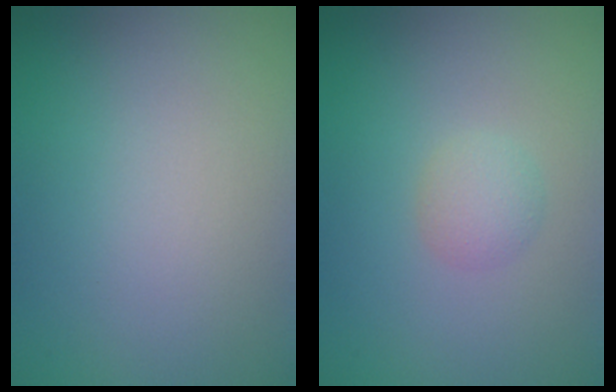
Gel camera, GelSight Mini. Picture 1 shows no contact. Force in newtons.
{"total": 1.7, "press": 1.7, "slide": 0.1}